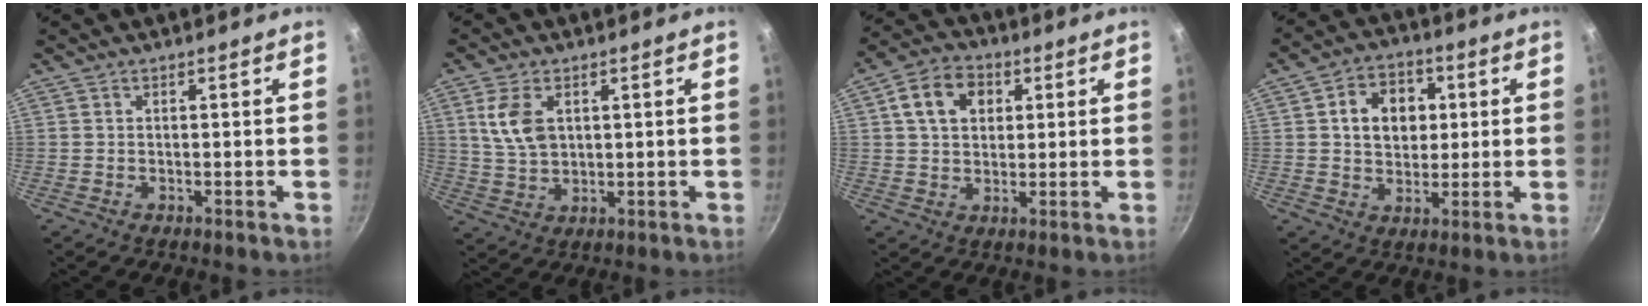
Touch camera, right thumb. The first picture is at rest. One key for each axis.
{"total": 9.1, "fx": 2.7, "fy": 5.6, "fz": 6.6, "tx": -0.123, "ty": -0.014, "tz": 0.058}
{"total": 9.3, "fx": 2.8, "fy": 7.0, "fz": 5.4, "tx": -0.074, "ty": 0.008, "tz": 0.036}
{"total": 10.4, "fx": 2.0, "fy": 8.1, "fz": 6.2, "tx": -0.066, "ty": 0.006, "tz": 0.026}